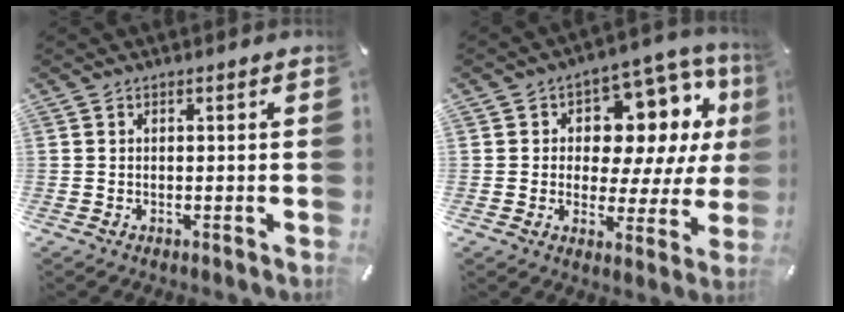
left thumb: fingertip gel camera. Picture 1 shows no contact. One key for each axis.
{"total": 12.2, "fx": 5.1, "fy": 8.3, "fz": 7.5, "tx": -0.102, "ty": -0.046, "tz": 0.092}